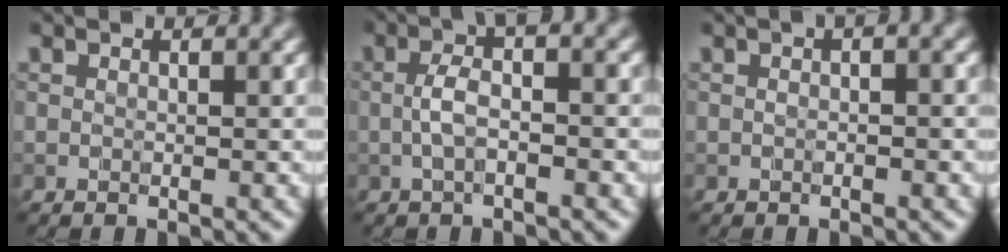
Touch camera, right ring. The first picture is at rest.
{"total": 2.8, "force": [-0.2, 0.7, 2.7], "torque": [-0.054, 0.009, -0.007]}
{"total": 1.1, "force": [-0.2, 0.4, 1.0], "torque": [-0.016, 0.003, -0.006]}